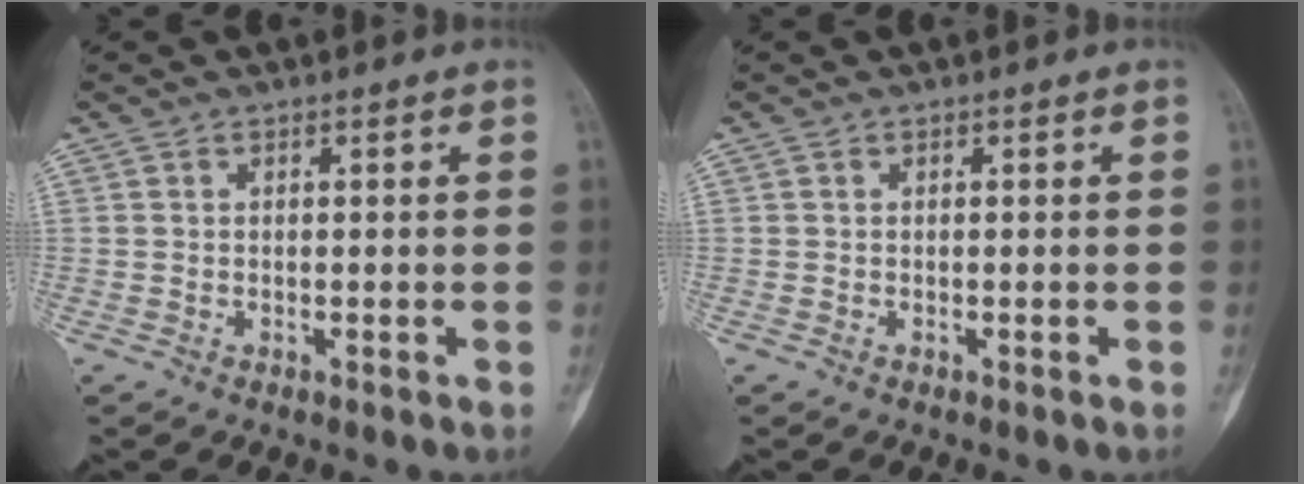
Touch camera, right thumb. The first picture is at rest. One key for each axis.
{"total": 0.0}